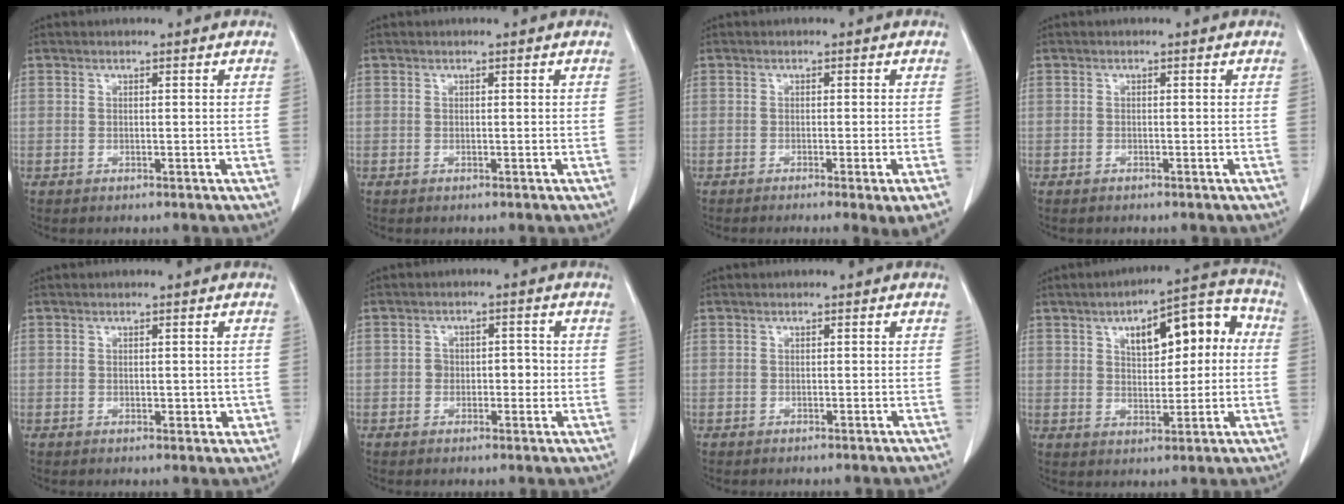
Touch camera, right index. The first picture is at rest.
{"total": 0.0}
{"total": 4.0, "force": [-2.4, -0.8, 3.1], "torque": [-0.033, -0.013, -0.036]}
{"total": 0.5, "force": [-0.4, 0.2, 0.1], "torque": [-0.003, 0.000, -0.008]}
{"total": 2.1, "force": [-0.3, 1.1, 1.7], "torque": [-0.020, -0.001, 0.000]}
{"total": 3.2, "force": [-0.5, 2.1, 2.4], "torque": [-0.028, 0.014, -0.006]}
{"total": 1.5, "force": [-1.4, -0.3, 0.5], "torque": [-0.001, 0.003, -0.019]}
{"total": 12.5, "force": [2.7, 5.2, 11.1], "torque": [-0.147, 0.044, 0.042]}